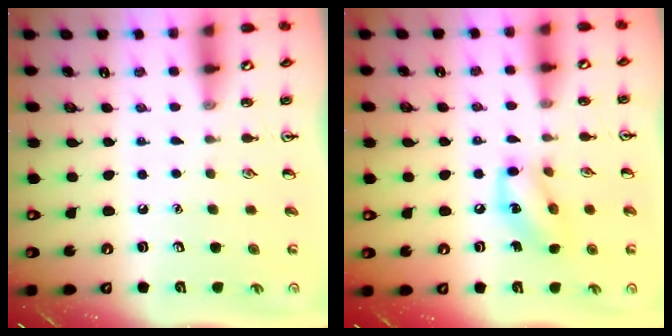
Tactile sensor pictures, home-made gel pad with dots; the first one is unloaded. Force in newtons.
{"total": 10.5, "press": 10.4, "slide": 1.5}